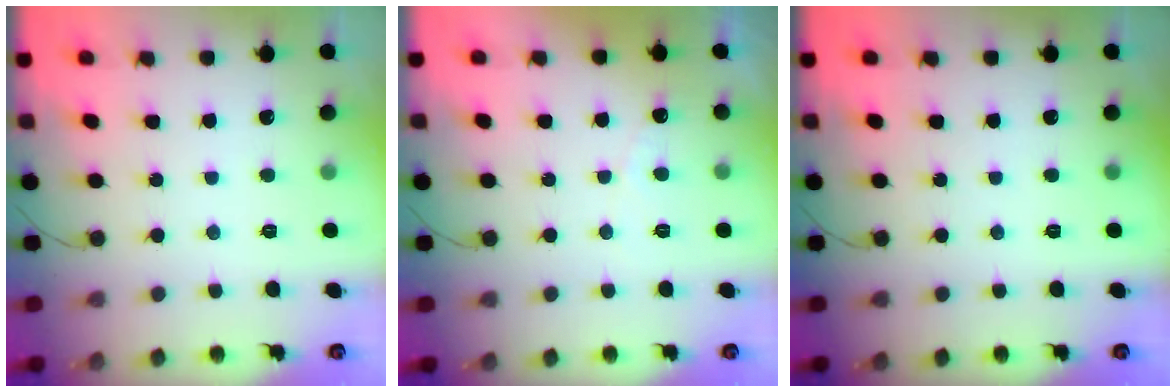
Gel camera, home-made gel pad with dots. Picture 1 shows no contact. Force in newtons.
{"total": 3.8, "press": 3.8, "slide": 0.4}
{"total": 0.0}